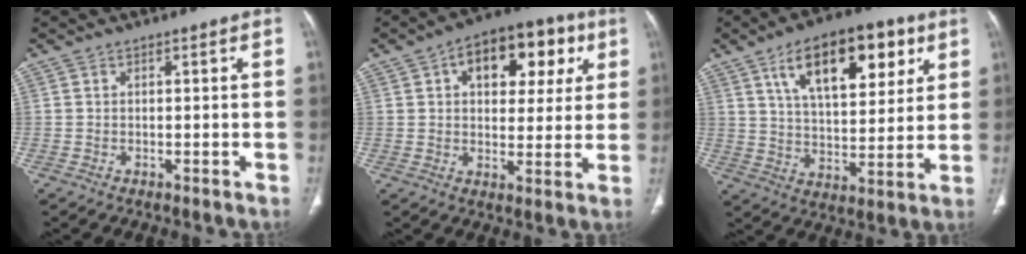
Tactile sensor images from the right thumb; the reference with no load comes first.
{"total": 16.0, "force": [6.0, 9.5, 11.4], "torque": [-0.107, 0.008, 0.083]}
{"total": 19.4, "force": [8.9, 9.4, 14.4], "torque": [-0.181, -0.022, 0.149]}